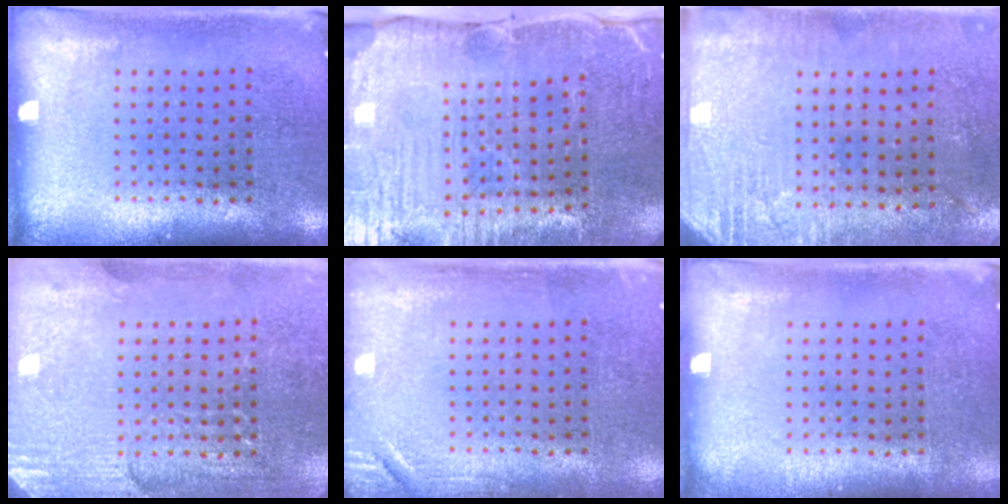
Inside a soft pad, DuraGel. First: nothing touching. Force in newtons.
{"total": 4.0, "press": 4.0, "slide": 0.6}
{"total": 2.8, "press": 2.5, "slide": 1.4}
{"total": 2.9, "press": 2.9, "slide": 0.2}
{"total": 1.7, "press": 1.7, "slide": 0.2}
{"total": 0.0}